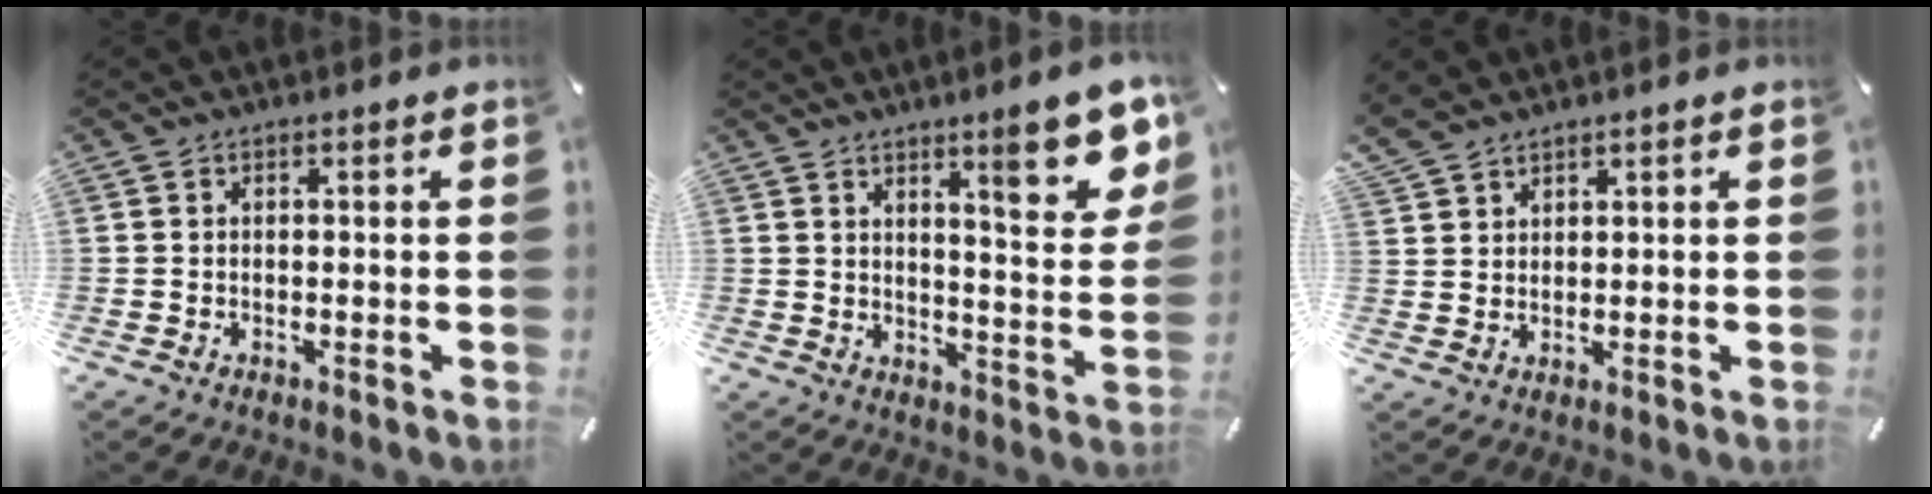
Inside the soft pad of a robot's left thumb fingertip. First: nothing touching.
{"total": 13.5, "force": [8.0, 3.0, 10.5], "torque": [-0.139, -0.049, 0.125]}
{"total": 4.2, "force": [3.5, 2.2, 0.8], "torque": [-0.025, -0.010, 0.069]}